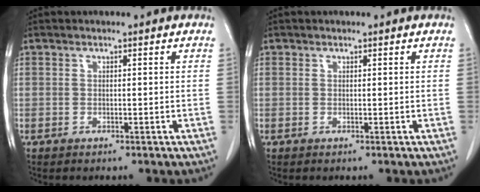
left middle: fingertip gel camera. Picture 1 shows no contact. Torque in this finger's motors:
{"motor_torque": [-0.32, 0.05, -0.05, -0.01]}